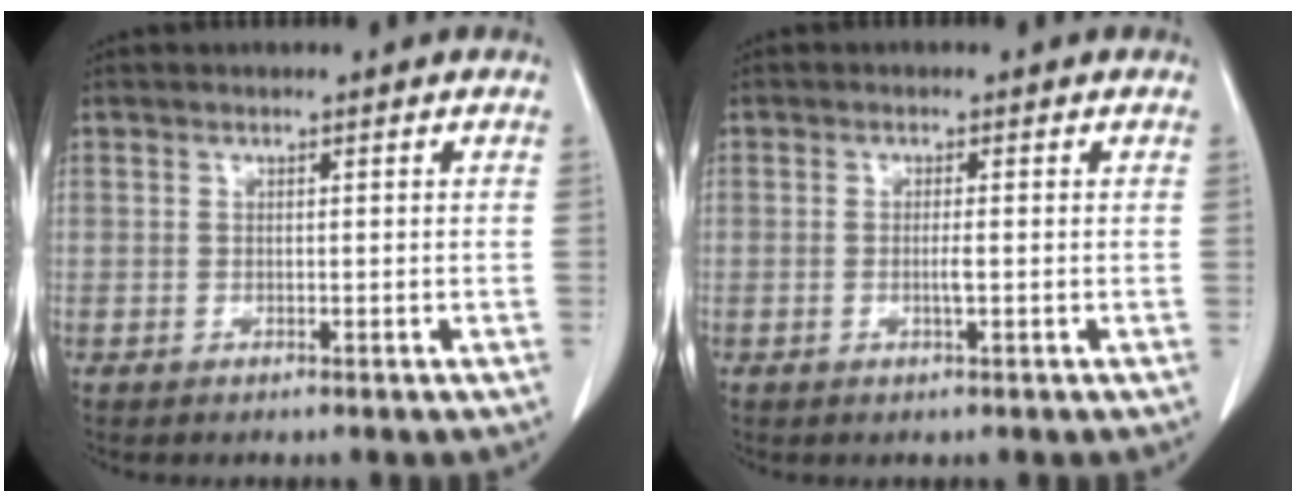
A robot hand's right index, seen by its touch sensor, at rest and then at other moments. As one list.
[{"total": 1.5, "force": [-0.3, 0.0, 1.5], "torque": [-0.030, -0.002, -0.005]}]